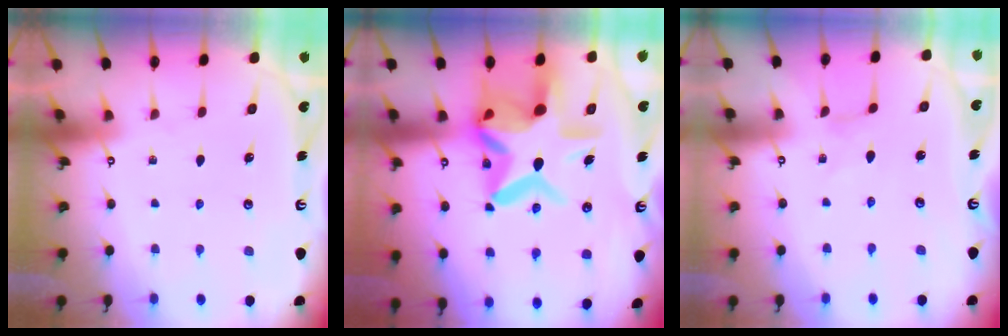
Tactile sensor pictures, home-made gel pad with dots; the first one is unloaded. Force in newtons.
{"total": 16.3, "press": 16.1, "slide": 2.4}
{"total": 0.0}